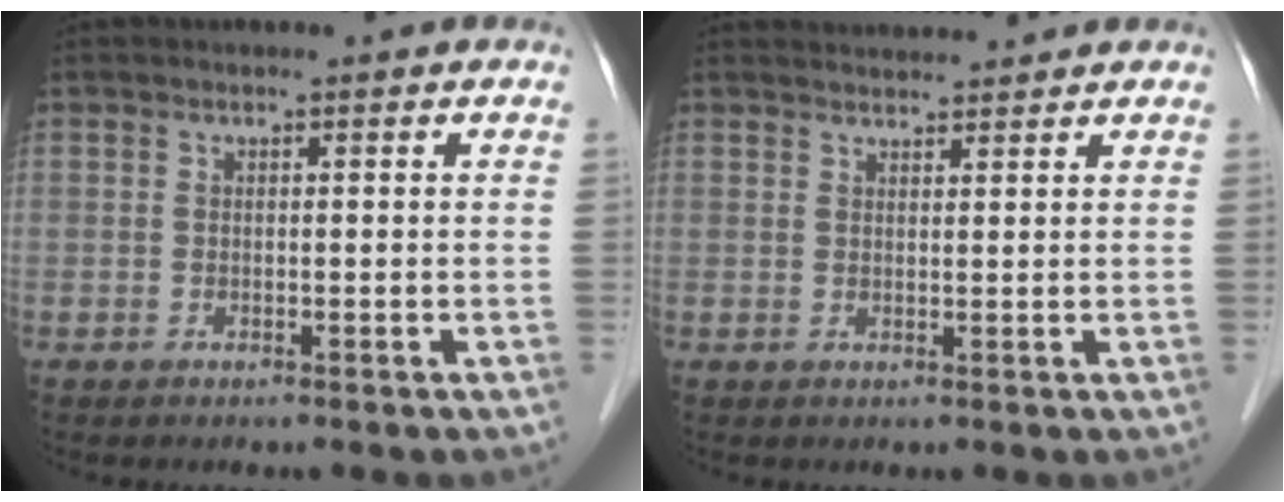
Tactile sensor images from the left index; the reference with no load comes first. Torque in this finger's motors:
{"motor_torque": [0.20, -0.29, 0.01, -0.01]}